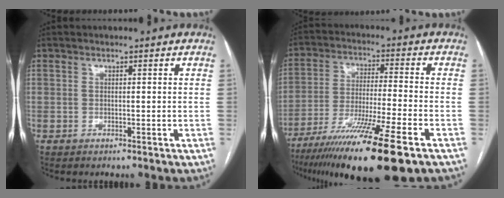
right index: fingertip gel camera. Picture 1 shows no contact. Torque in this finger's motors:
{"motor_torque": [1.59, -0.56, 1.05, 0.21]}